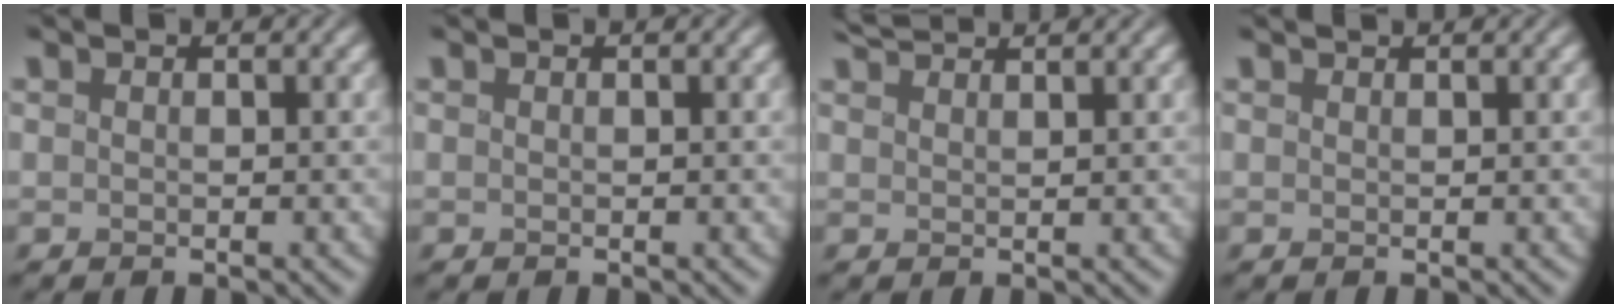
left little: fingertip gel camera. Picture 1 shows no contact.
{"total": 0.0}
{"total": 2.4, "force": [2.3, 0.2, 0.7], "torque": [-0.009, 0.011, 0.042]}
{"total": 0.9, "force": [0.9, 0.1, 0.2], "torque": [0.000, 0.003, 0.010]}